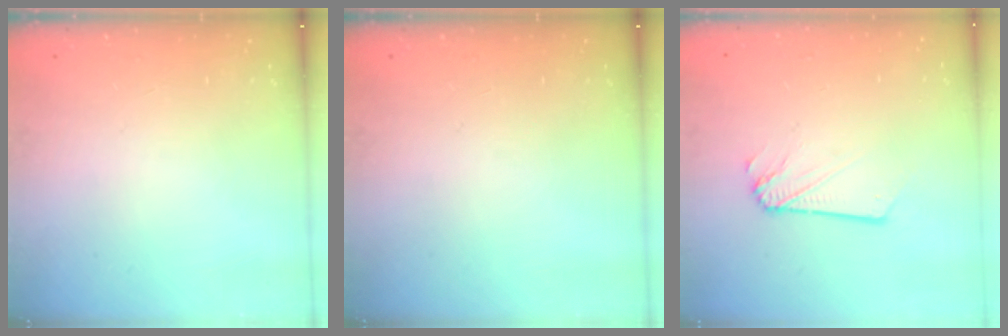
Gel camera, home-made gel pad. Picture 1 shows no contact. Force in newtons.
{"total": 0.0}
{"total": 1.2, "press": 1.2, "slide": 0.1}